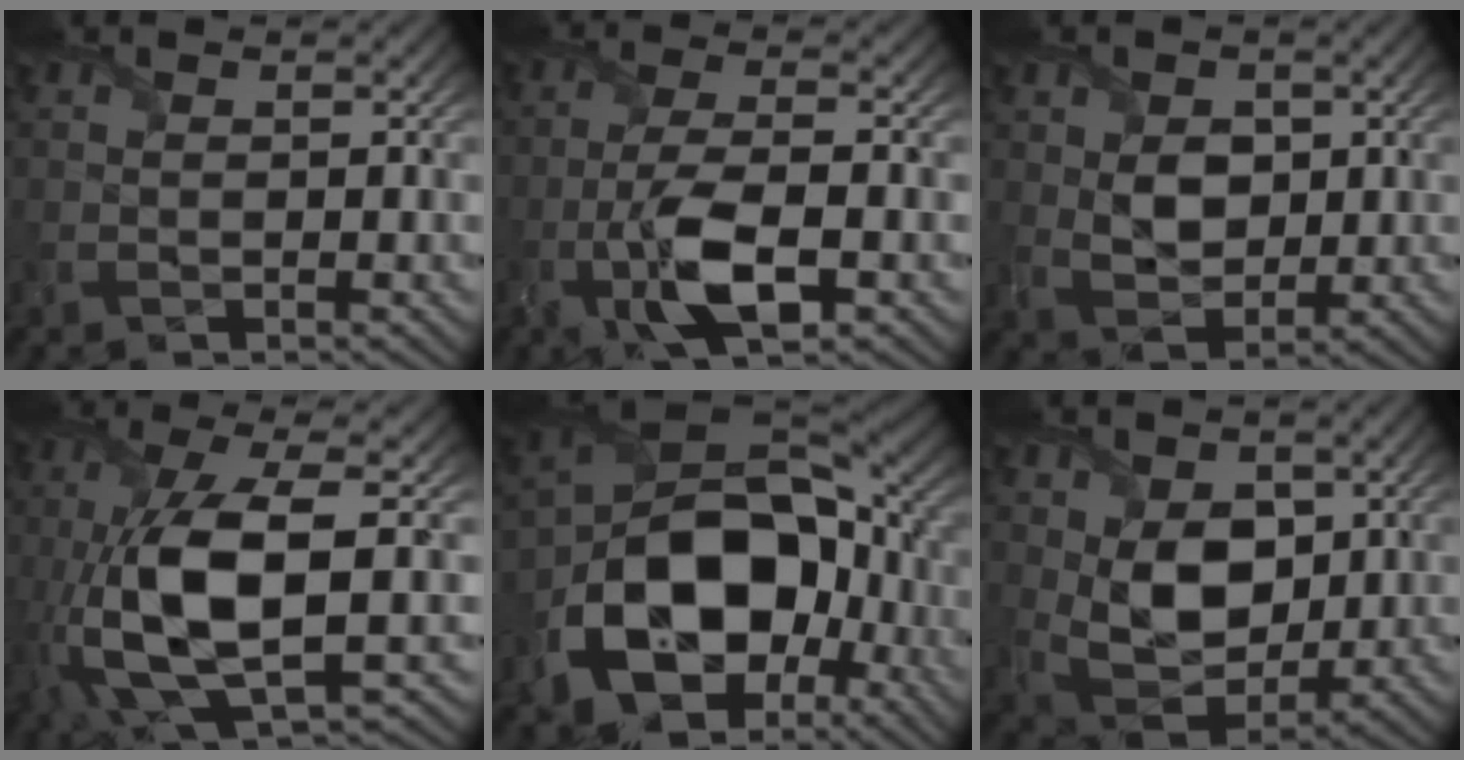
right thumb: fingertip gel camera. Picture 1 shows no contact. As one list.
[{"total": 8.2, "force": [-3.0, 2.8, 7.2], "torque": [-0.150, 0.002, -0.062]}, {"total": 4.8, "force": [0.9, 3.5, 3.0], "torque": [-0.071, -0.008, 0.014]}, {"total": 12.6, "force": [-1.6, 4.5, 11.6], "torque": [-0.262, -0.011, -0.027]}, {"total": 18.1, "force": [-6.0, 11.9, 12.2], "torque": [-0.231, -0.042, -0.104]}, {"total": 8.6, "force": [1.8, 6.0, 5.8], "torque": [-0.134, -0.017, 0.032]}]